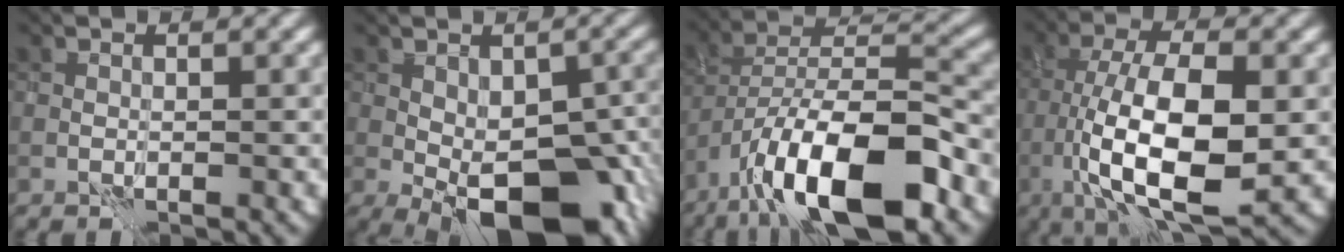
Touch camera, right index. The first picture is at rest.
{"total": 11.9, "force": [-4.1, 5.8, 9.5], "torque": [-0.138, -0.013, -0.059]}
{"total": 12.6, "force": [-7.3, 4.3, 9.3], "torque": [-0.157, 0.006, -0.133]}
{"total": 11.4, "force": [-2.0, 4.3, 10.4], "torque": [-0.187, -0.004, -0.035]}